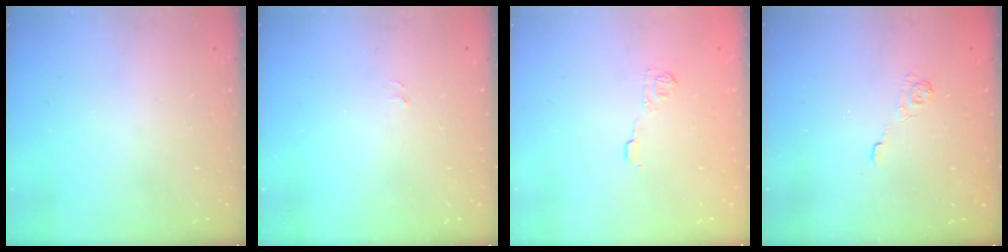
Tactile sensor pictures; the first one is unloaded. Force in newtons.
{"total": 2.8, "press": 2.8, "slide": 0.3}
{"total": 7.0, "press": 6.9, "slide": 1.4}
{"total": 2.7, "press": 2.2, "slide": 1.5}